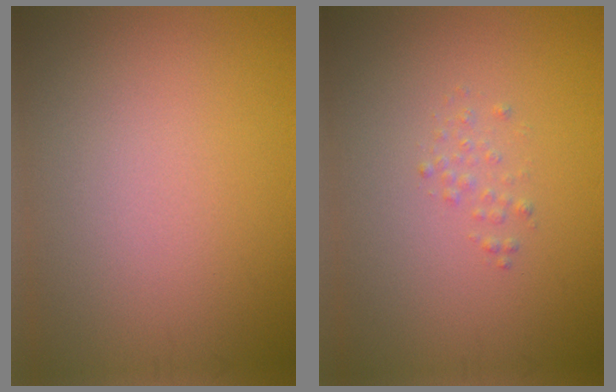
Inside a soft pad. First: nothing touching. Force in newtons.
{"total": 0.8, "press": 0.8, "slide": 0.0}